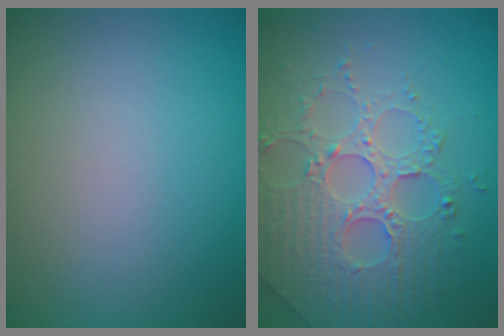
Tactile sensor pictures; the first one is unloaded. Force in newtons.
{"total": 4.4, "press": 4.3, "slide": 1.0}